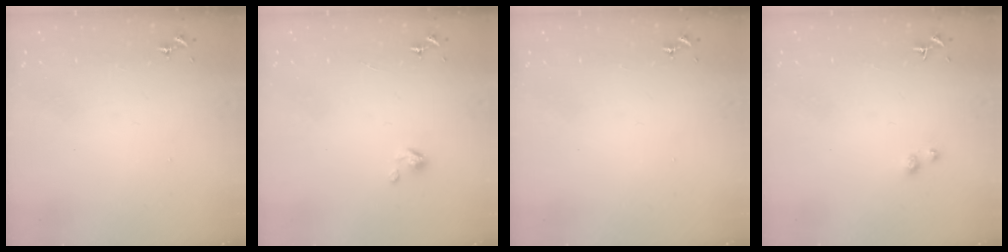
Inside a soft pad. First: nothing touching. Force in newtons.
{"total": 3.5, "press": 3.5, "slide": 0.3}
{"total": 0.0}
{"total": 2.9, "press": 2.9, "slide": 0.2}